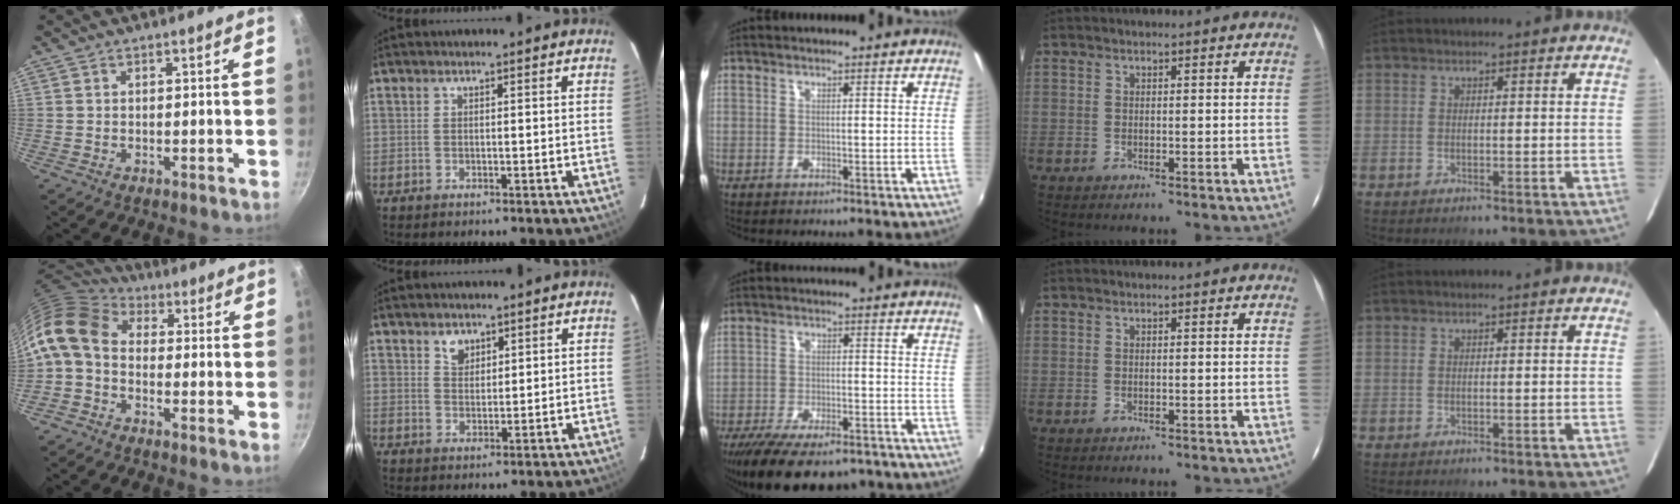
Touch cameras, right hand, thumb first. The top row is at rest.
{"thumb": {"total": 12.0, "force": [-0.5, 8.9, 8.0], "torque": [-0.155, 0.033, -0.031]}, "index": {"total": 3.2, "force": [2.0, 2.2, 1.1], "torque": [-0.009, 0.005, 0.036]}, "middle": {"total": 17.1, "force": [-12.8, 6.3, 9.4], "torque": [-0.193, -0.041, -0.195]}}